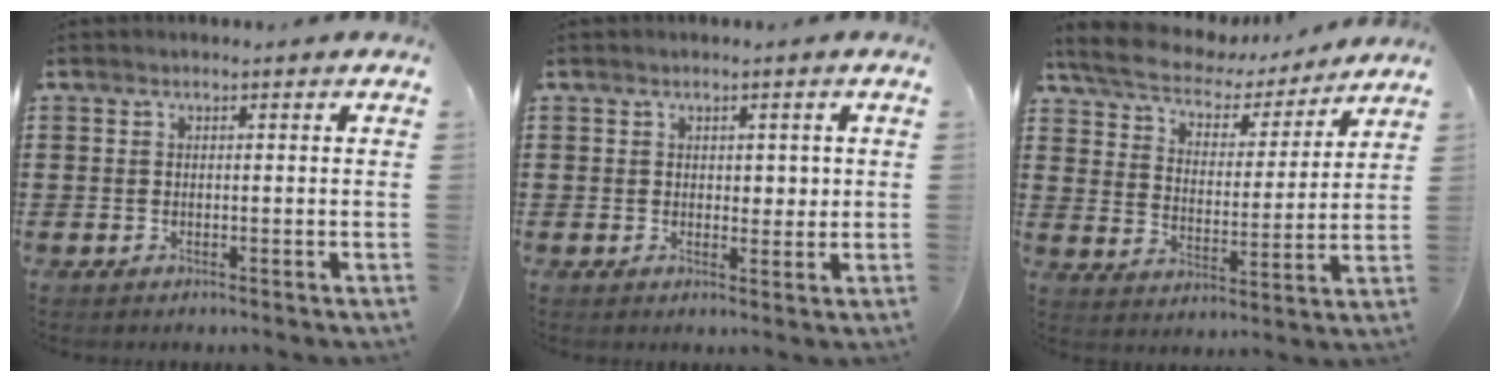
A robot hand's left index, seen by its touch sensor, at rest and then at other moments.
{"total": 2.0, "force": [0.9, 1.3, 1.2], "torque": [-0.011, 0.000, 0.012]}
{"total": 6.1, "force": [5.6, 1.8, 1.8], "torque": [-0.067, -0.033, 0.093]}